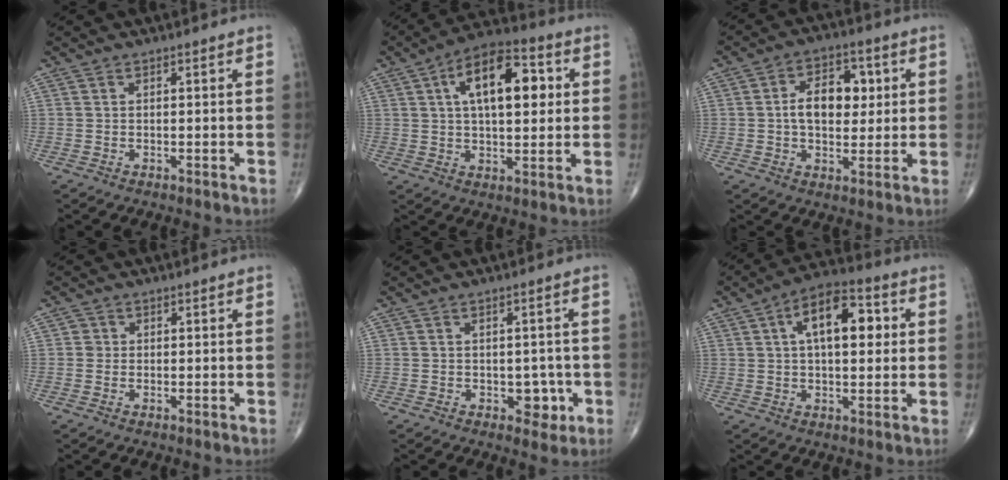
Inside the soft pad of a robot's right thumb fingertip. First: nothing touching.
{"total": 15.4, "force": [3.9, 7.6, 12.9], "torque": [-0.184, 0.014, 0.056]}
{"total": 10.3, "force": [1.3, 6.5, 7.8], "torque": [-0.092, 0.007, 0.018]}
{"total": 1.1, "force": [0.0, 1.1, 0.1], "torque": [0.006, 0.003, -0.001]}
{"total": 4.2, "force": [-1.2, 2.8, 2.9], "torque": [-0.007, 0.005, -0.012]}
{"total": 12.9, "force": [3.1, 6.5, 10.7], "torque": [-0.150, 0.019, 0.042]}